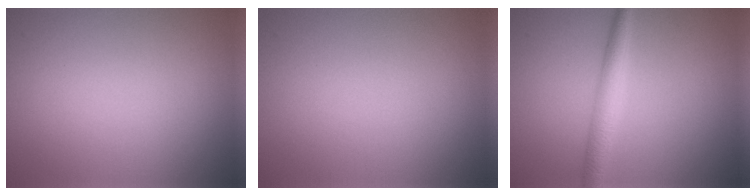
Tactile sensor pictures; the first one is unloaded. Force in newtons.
{"total": 0.0}
{"total": 2.9, "press": 2.9, "slide": 0.0}